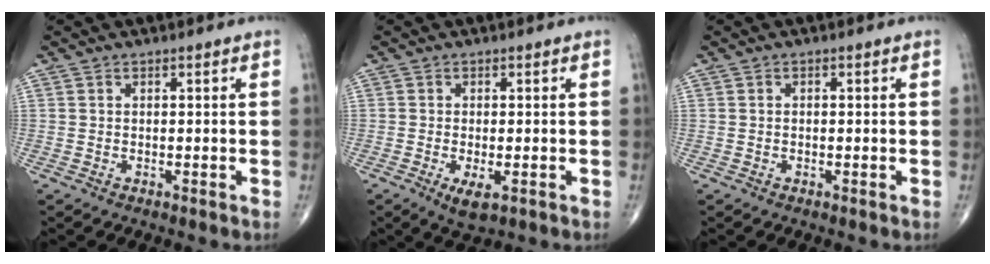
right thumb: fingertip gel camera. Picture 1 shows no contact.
{"total": 3.6, "force": [-1.3, 1.3, 3.1], "torque": [-0.059, -0.010, -0.020]}
{"total": 0.0}